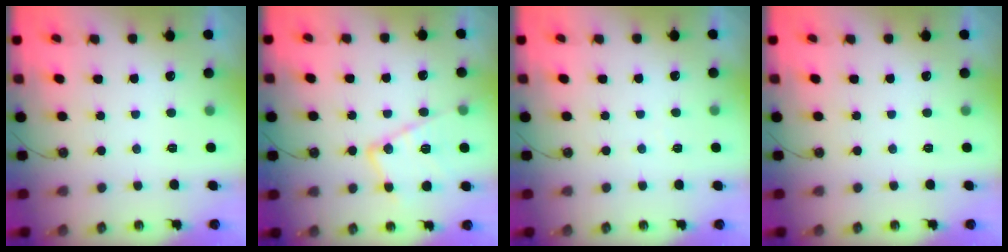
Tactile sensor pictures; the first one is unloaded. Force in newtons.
{"total": 16.9, "press": 16.8, "slide": 1.6}
{"total": 2.0, "press": 2.0, "slide": 0.3}
{"total": 0.0}